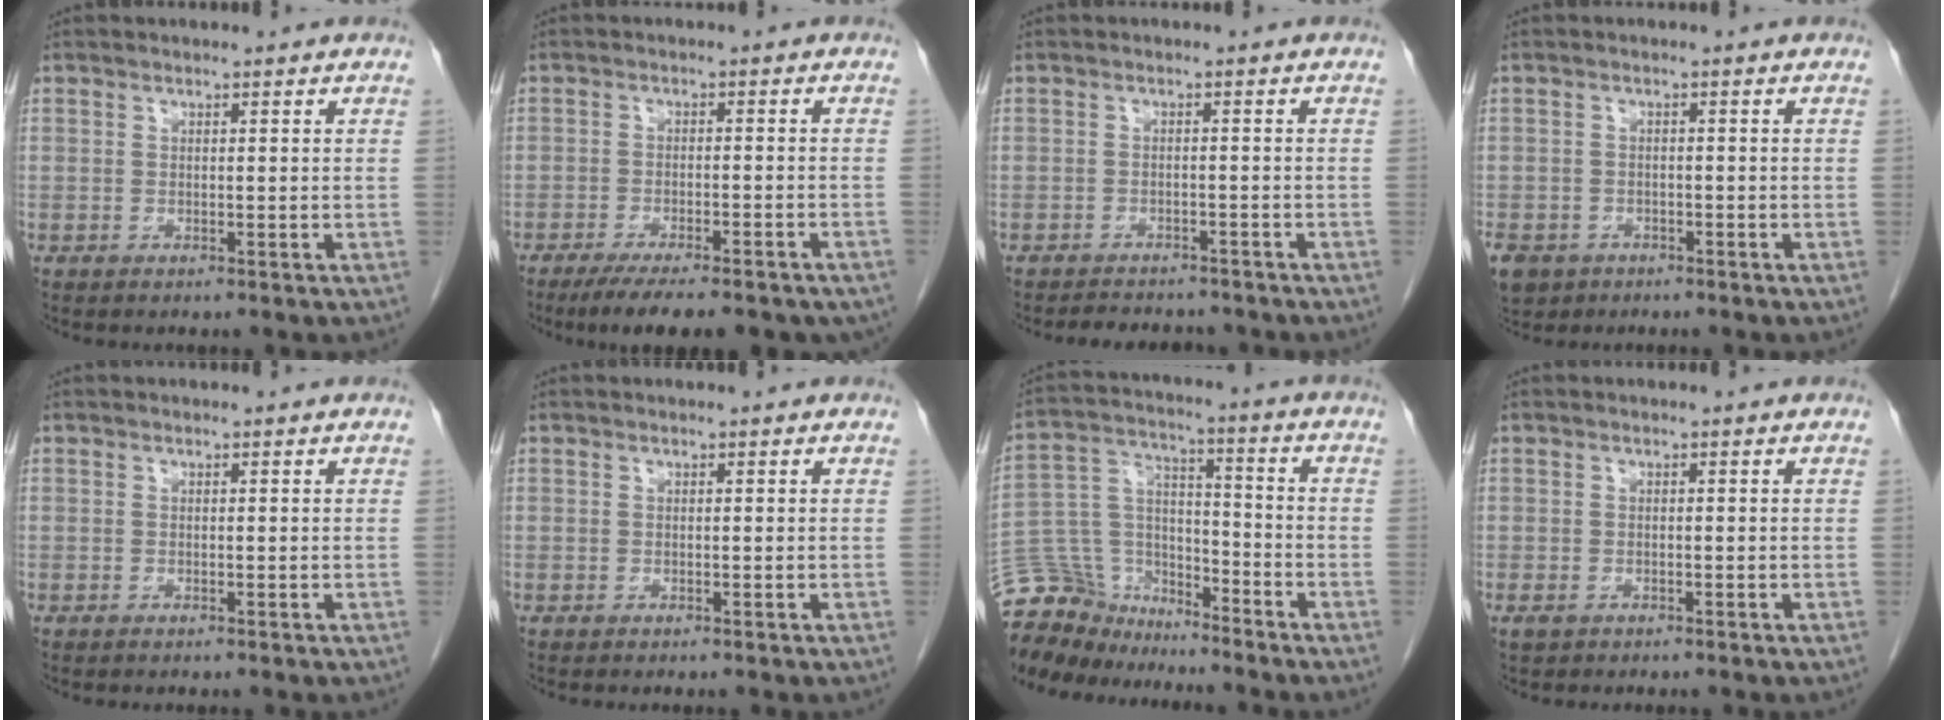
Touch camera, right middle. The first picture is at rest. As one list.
[{"total": 14.1, "force": [-11.4, 3.1, 7.7], "torque": [-0.094, -0.012, -0.152]}, {"total": 6.1, "force": [-5.7, 1.9, 1.3], "torque": [-0.020, -0.003, -0.073]}, {"total": 7.9, "force": [-4.4, 6.2, 2.4], "torque": [-0.067, -0.003, -0.068]}, {"total": 0.0}, {"total": 0.0}, {"total": 13.5, "force": [-12.3, 5.4, 1.0], "torque": [-0.034, 0.050, -0.224]}, {"total": 1.0, "force": [-0.6, 0.6, 0.5], "torque": [-0.014, 0.000, -0.006]}]